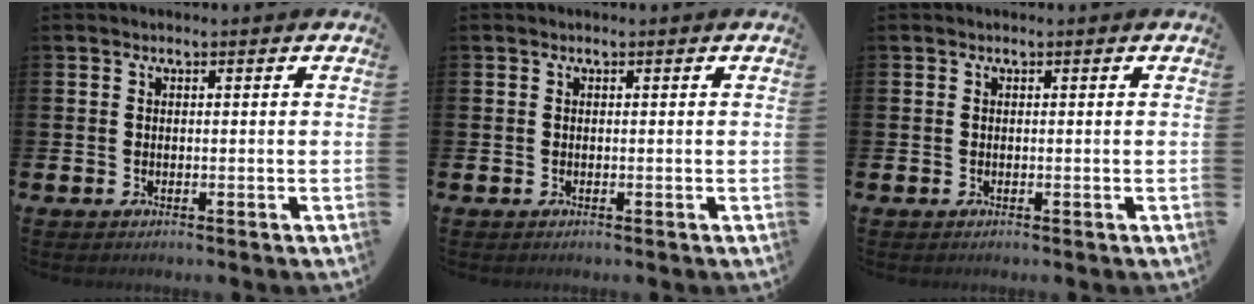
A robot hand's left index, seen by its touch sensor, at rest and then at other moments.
{"total": 0.0}
{"total": 0.0}